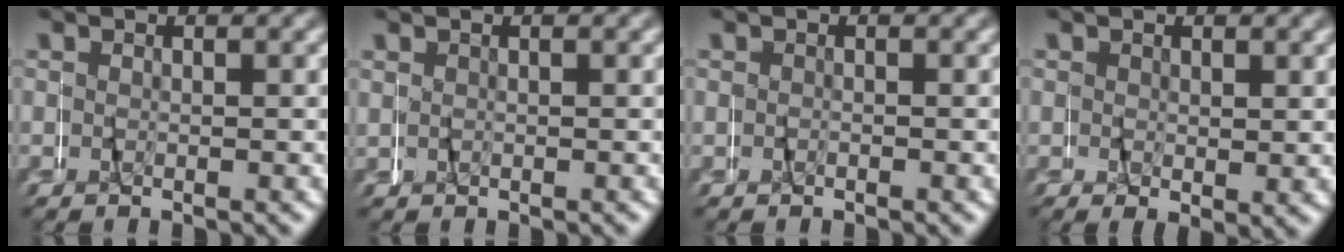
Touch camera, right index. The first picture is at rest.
{"total": 0.6, "force": [0.5, 0.3, -0.1], "torque": [0.004, 0.004, 0.008]}
{"total": 0.0}
{"total": 2.5, "force": [1.0, 1.4, 1.8], "torque": [-0.030, -0.004, 0.020]}